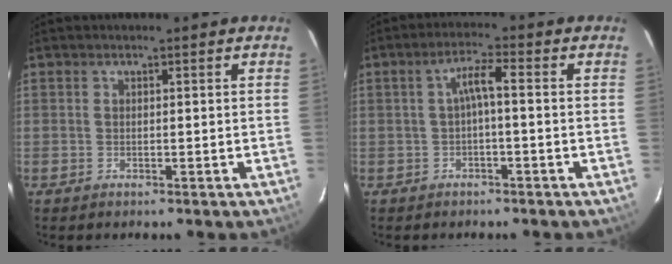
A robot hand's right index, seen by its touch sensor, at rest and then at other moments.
{"total": 3.4, "force": [-0.6, 0.3, 3.4], "torque": [-0.066, 0.009, -0.008]}